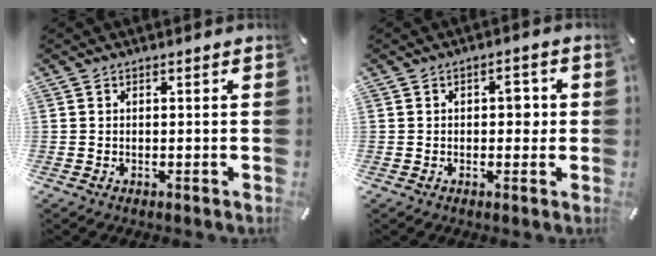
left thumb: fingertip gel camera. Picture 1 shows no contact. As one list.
[{"total": 3.7, "force": [0.3, 2.2, 3.0], "torque": [-0.027, -0.003, -0.005]}]